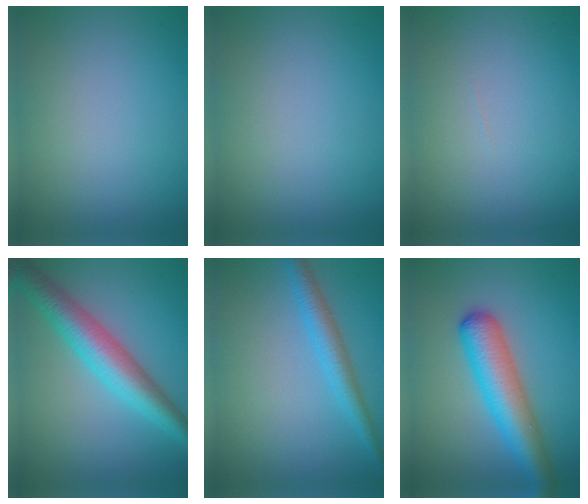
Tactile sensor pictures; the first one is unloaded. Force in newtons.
{"total": 0.0}
{"total": 0.0}
{"total": 6.1, "press": 6.1, "slide": 0.2}
{"total": 3.0, "press": 3.0, "slide": 0.1}
{"total": 6.2, "press": 6.2, "slide": 0.2}